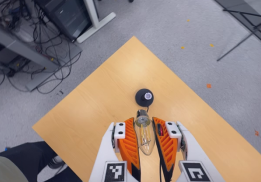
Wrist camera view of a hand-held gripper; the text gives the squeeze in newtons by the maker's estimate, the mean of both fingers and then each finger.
{"total": 20.2, "left": 22.2, "right": 18.2}